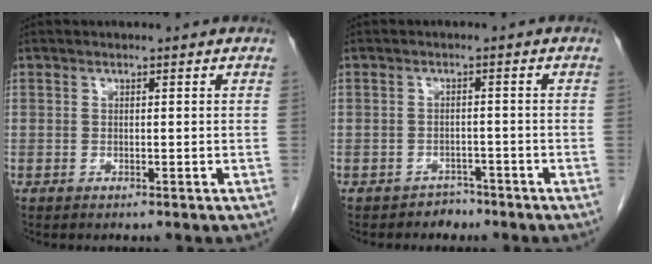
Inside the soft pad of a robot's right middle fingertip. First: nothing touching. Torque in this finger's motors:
{"motor_torque": [0.19, -0.05, 0.01, -0.01]}